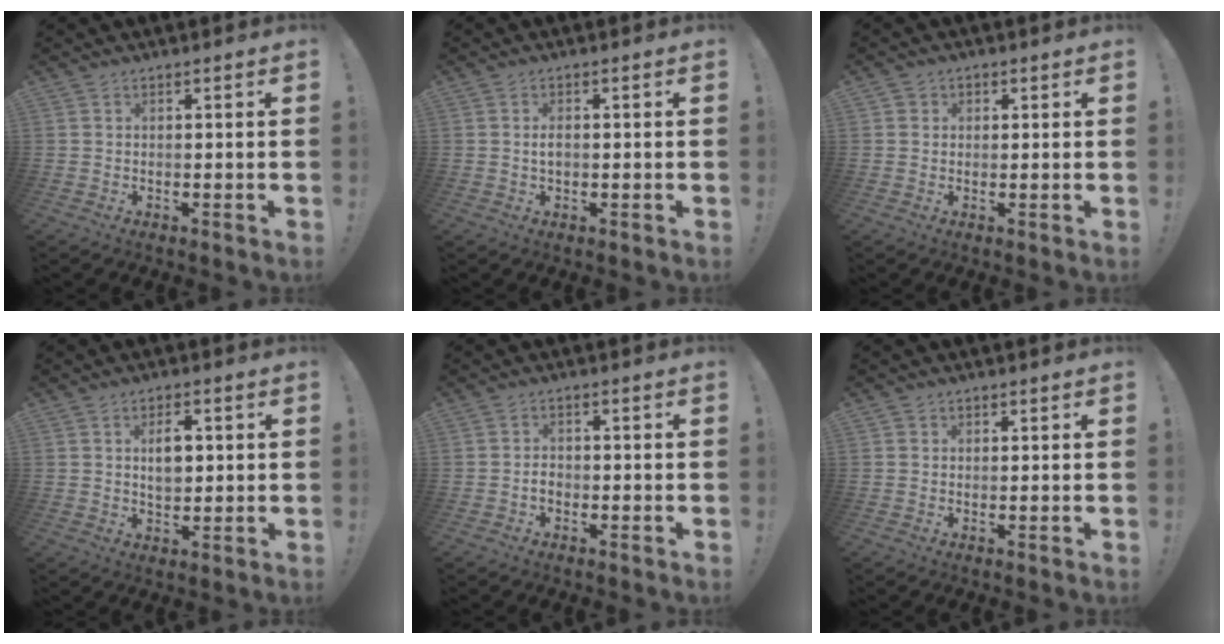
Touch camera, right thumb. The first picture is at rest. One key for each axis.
{"total": 1.7, "fx": -0.3, "fy": 1.0, "fz": 1.4, "tx": -0.023, "ty": 0.002, "tz": -0.006}
{"total": 2.1, "fx": 0.2, "fy": 2.0, "fz": 0.5, "tx": -0.005, "ty": 0.004, "tz": 0.003}
{"total": 6.5, "fx": 1.0, "fy": 4.4, "fz": 4.7, "tx": -0.069, "ty": 0.005, "tz": 0.016}
{"total": 2.3, "fx": -1.2, "fy": 1.6, "fz": 1.1, "tx": -0.013, "ty": 0.006, "tz": -0.022}
{"total": 1.1, "fx": 0.1, "fy": 1.1, "fz": 0.3, "tx": 0.001, "ty": 0.001, "tz": -0.001}